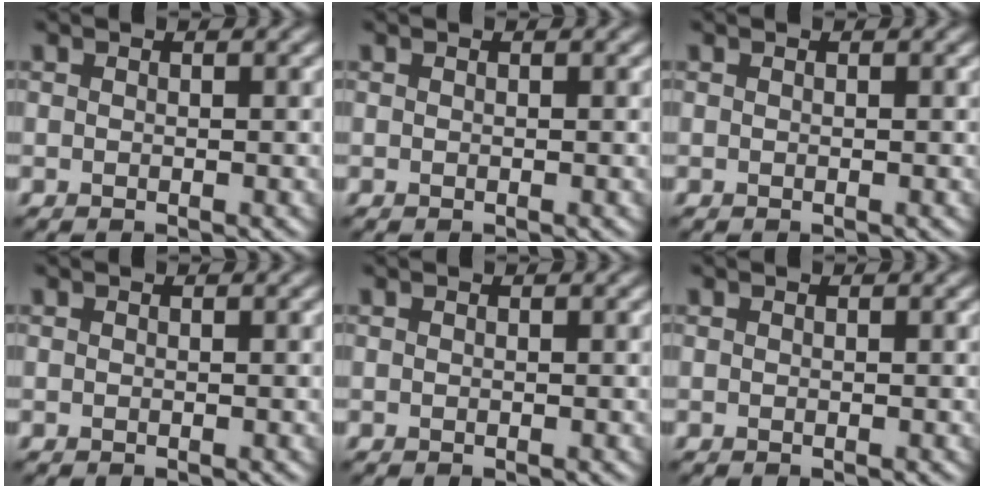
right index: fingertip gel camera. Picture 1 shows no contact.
{"total": 0.0}
{"total": 0.0}
{"total": 0.0}
{"total": 0.0}
{"total": 0.0}